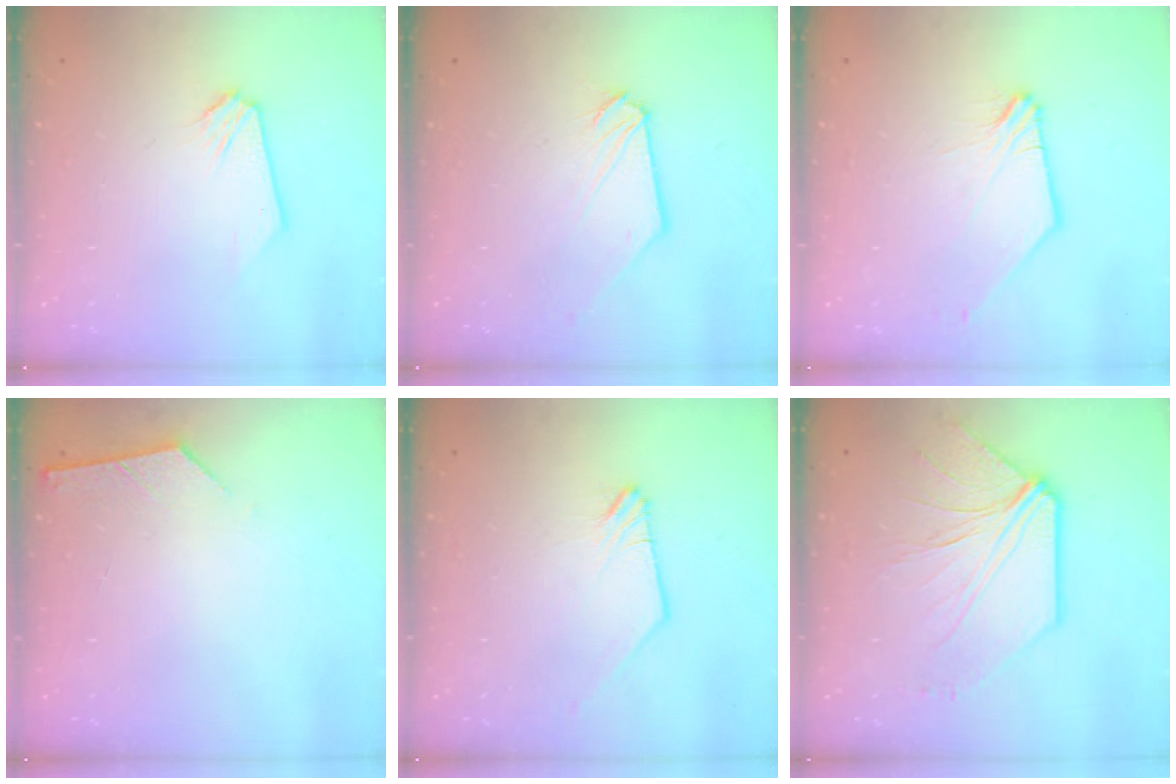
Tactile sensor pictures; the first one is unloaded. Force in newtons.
{"total": 0.9, "press": 0.9, "slide": 0.2}
{"total": 1.6, "press": 1.6, "slide": 0.1}
{"total": 4.0, "press": 4.0, "slide": 0.5}
{"total": 0.6, "press": 0.6, "slide": 0.2}
{"total": 8.7, "press": 8.6, "slide": 1.0}